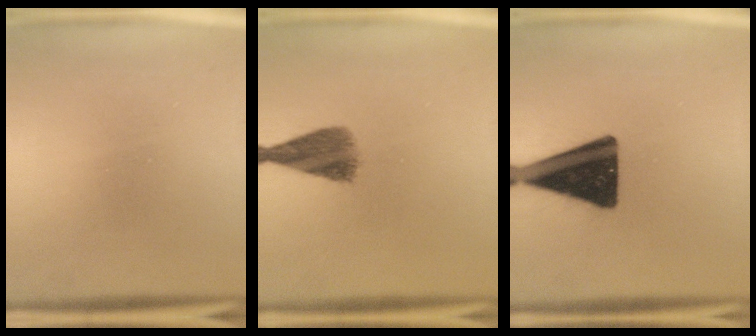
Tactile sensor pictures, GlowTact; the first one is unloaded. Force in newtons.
{"total": 7.2}
{"total": 16.9}